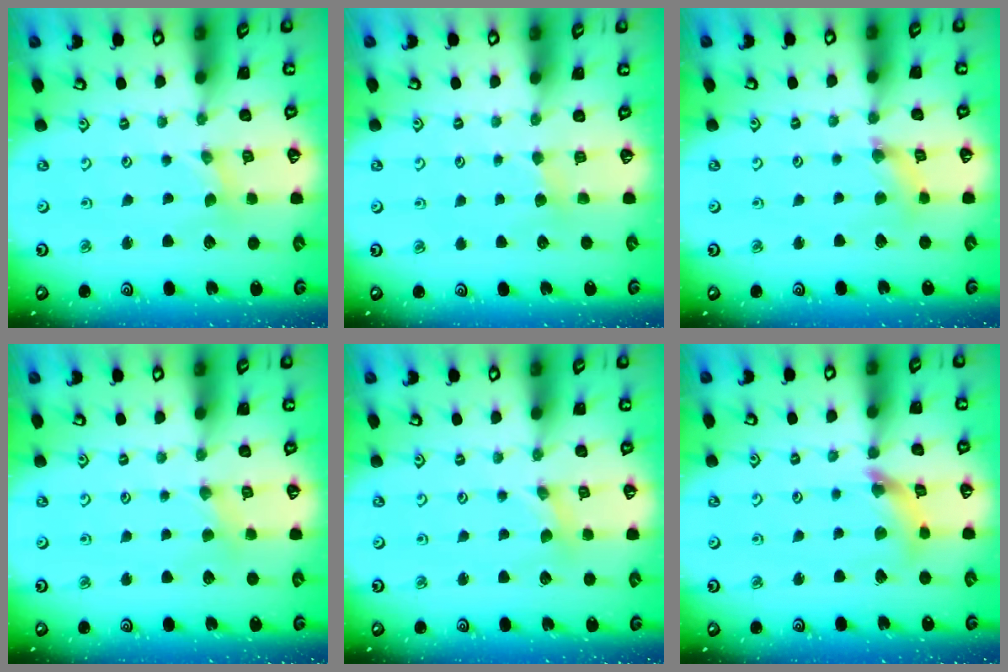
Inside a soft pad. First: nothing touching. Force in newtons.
{"total": 2.9, "press": 2.9, "slide": 0.3}
{"total": 2.9, "press": 2.9, "slide": 0.3}
{"total": 2.0, "press": 2.0, "slide": 0.4}
{"total": 1.7, "press": 1.7, "slide": 0.3}
{"total": 7.6, "press": 7.6, "slide": 0.8}